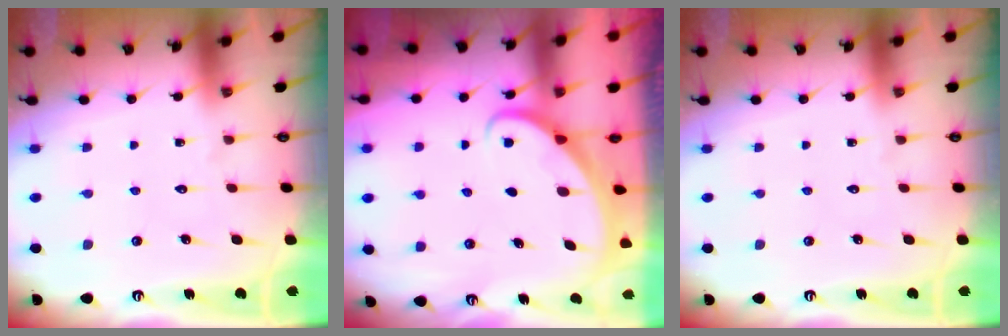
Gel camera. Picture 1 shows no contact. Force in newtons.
{"total": 2.3, "press": 2.3, "slide": 0.1}
{"total": 0.0}